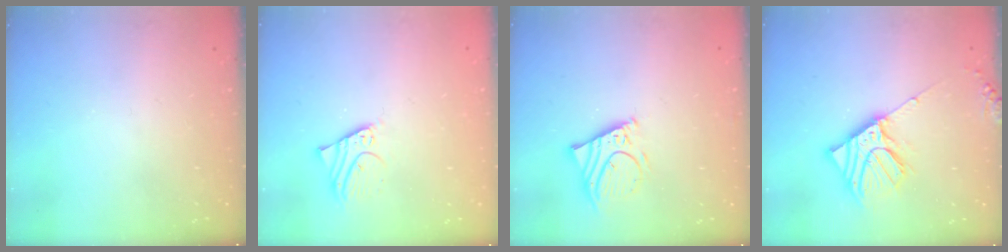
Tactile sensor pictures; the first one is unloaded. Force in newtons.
{"total": 2.4, "press": 2.4, "slide": 0.1}
{"total": 9.3, "press": 9.2, "slide": 1.4}
{"total": 12.2, "press": 12.0, "slide": 1.8}